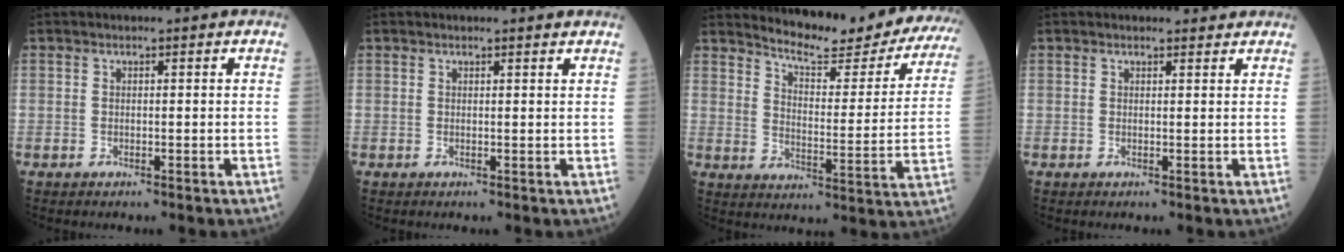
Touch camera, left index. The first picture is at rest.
{"total": 1.6, "force": [1.6, -0.1, 0.4], "torque": [-0.013, -0.003, 0.014]}
{"total": 20.6, "force": [19.1, 2.6, 7.4], "torque": [-0.098, -0.076, 0.232]}
{"total": 2.1, "force": [2.0, 0.5, 0.2], "torque": [-0.009, 0.003, 0.021]}